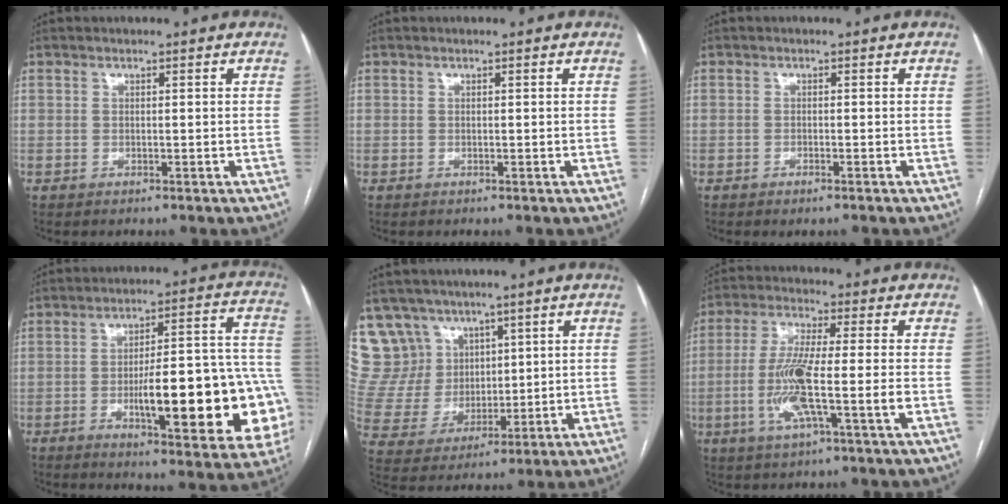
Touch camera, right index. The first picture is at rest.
{"total": 0.0}
{"total": 1.2, "force": [-0.9, -0.1, 0.7], "torque": [-0.014, -0.002, -0.013]}
{"total": 23.0, "force": [-5.7, 4.6, 21.8], "torque": [-0.215, 0.023, -0.063]}
{"total": 12.3, "force": [8.5, 8.9, 1.2], "torque": [-0.043, 0.039, 0.185]}
{"total": 10.4, "force": [-2.5, 0.2, 10.1], "torque": [-0.204, -0.007, -0.051]}